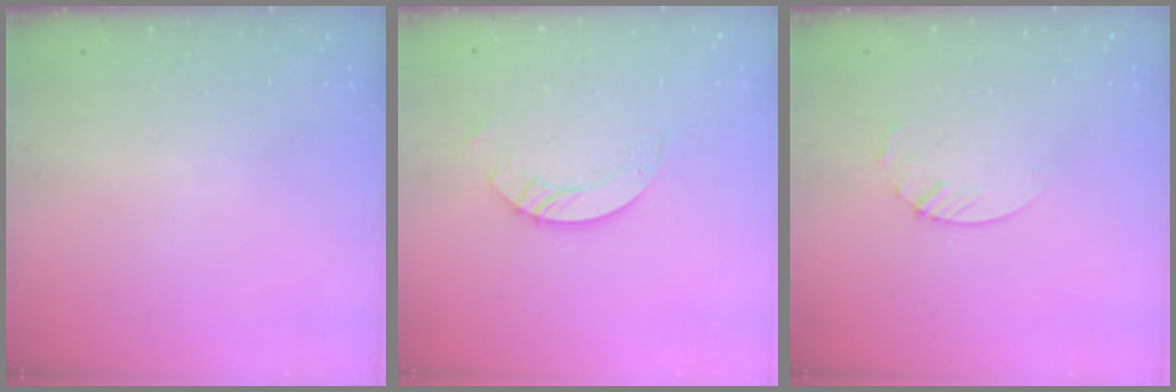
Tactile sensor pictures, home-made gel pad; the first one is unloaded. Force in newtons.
{"total": 3.5, "press": 3.5, "slide": 0.3}
{"total": 3.0, "press": 2.9, "slide": 0.3}